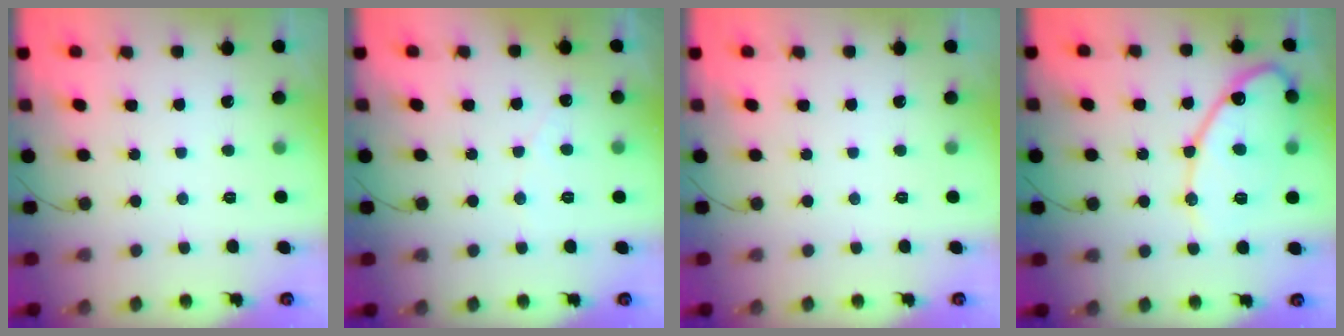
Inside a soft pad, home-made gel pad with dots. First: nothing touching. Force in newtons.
{"total": 2.1, "press": 2.1, "slide": 0.1}
{"total": 0.0}
{"total": 13.9, "press": 13.9, "slide": 1.2}